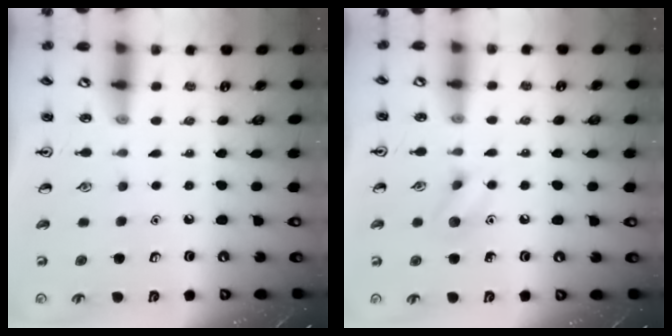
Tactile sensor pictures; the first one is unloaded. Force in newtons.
{"total": 6.6, "press": 6.6, "slide": 0.9}